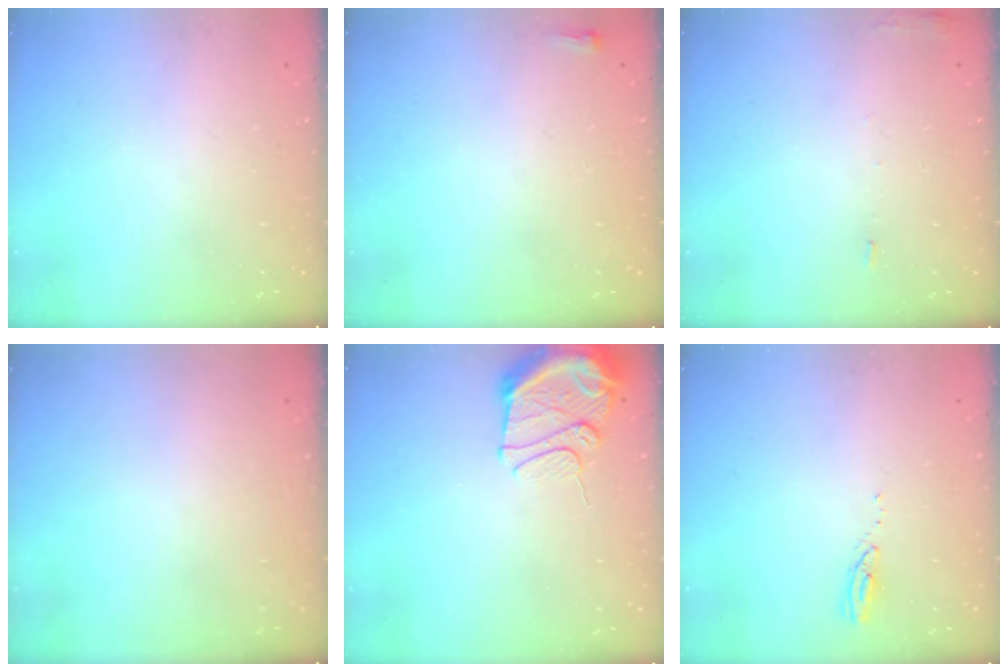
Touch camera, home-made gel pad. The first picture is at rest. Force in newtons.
{"total": 2.1, "press": 2.0, "slide": 0.5}
{"total": 5.0, "press": 4.9, "slide": 0.6}
{"total": 0.0}
{"total": 11.2, "press": 11.1, "slide": 1.0}
{"total": 3.2, "press": 3.1, "slide": 0.3}